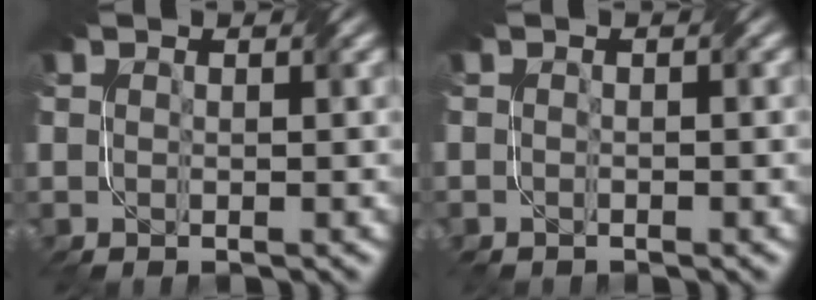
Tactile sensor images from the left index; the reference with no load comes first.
{"total": 1.8, "force": [-1.6, -0.5, -0.6], "torque": [0.011, -0.003, -0.009]}